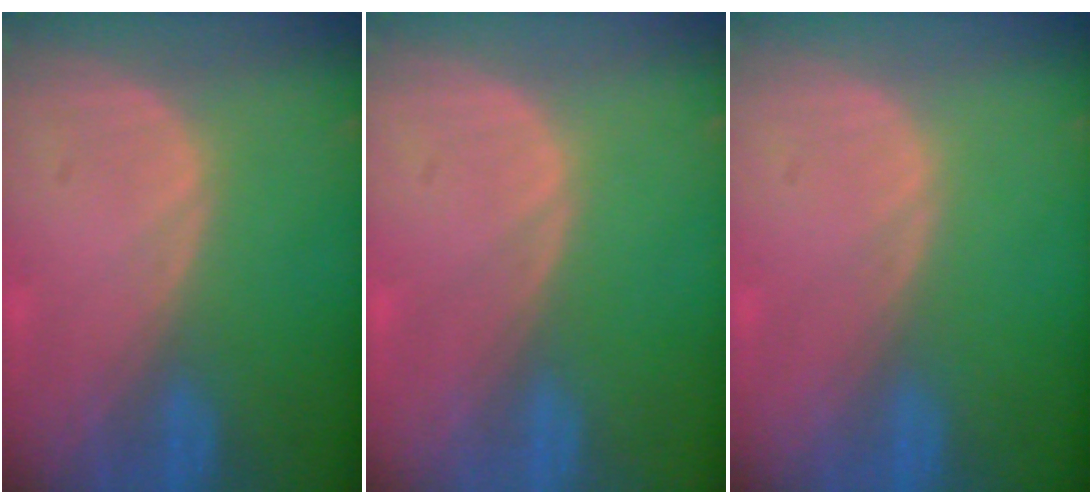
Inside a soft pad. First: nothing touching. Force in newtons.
{"total": 0.0}
{"total": 0.0}